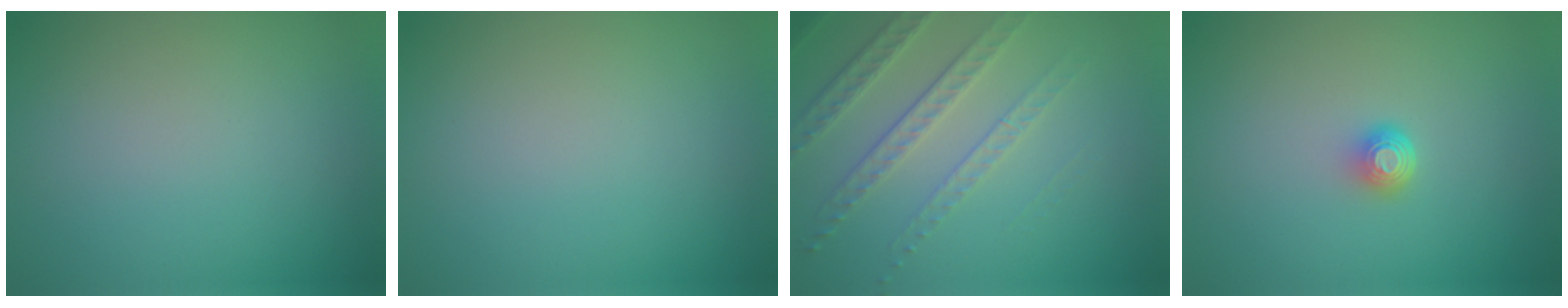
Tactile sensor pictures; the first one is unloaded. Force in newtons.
{"total": 0.0}
{"total": 3.4, "press": 3.2, "slide": 1.3}
{"total": 1.6, "press": 1.1, "slide": 1.1}